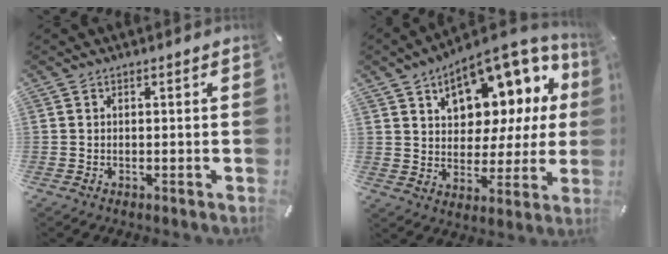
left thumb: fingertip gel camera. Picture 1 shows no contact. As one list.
[{"total": 13.9, "force": [8.4, 8.7, 6.8], "torque": [-0.093, -0.064, 0.146]}]